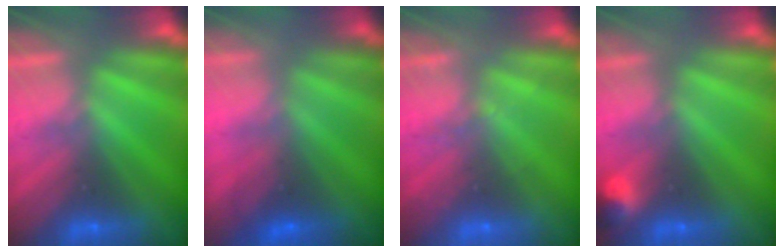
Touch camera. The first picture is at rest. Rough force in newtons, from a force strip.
{"total": 3.0}
{"total": 2.0}
{"total": 2.9}